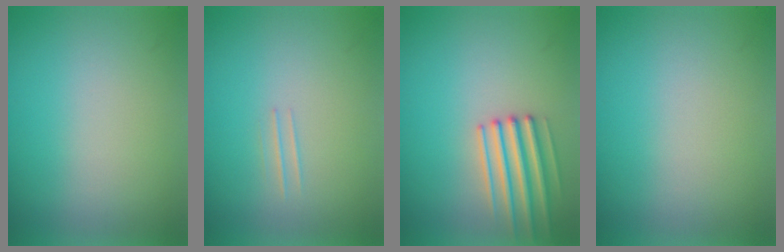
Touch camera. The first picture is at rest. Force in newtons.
{"total": 1.1}
{"total": 3.0}
{"total": 0.0}